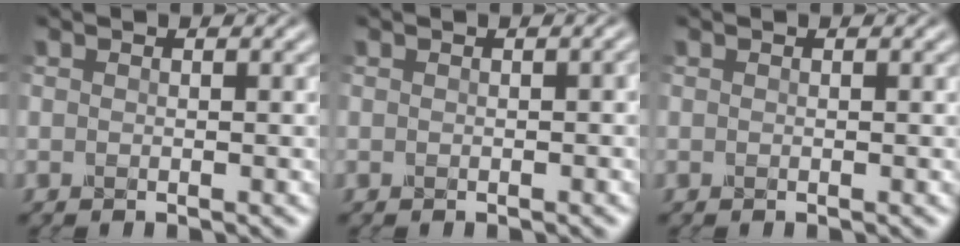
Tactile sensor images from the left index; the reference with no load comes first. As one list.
[{"total": 1.1, "force": [-0.4, 0.5, 0.8], "torque": [-0.001, 0.007, -0.007]}, {"total": 0.0}]